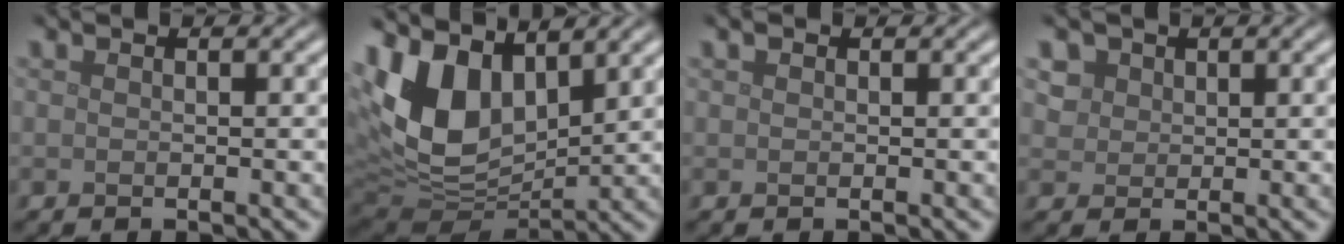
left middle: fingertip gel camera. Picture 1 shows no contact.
{"total": 9.5, "force": [3.4, 5.9, 6.6], "torque": [-0.152, -0.002, 0.062]}
{"total": 0.5, "force": [0.3, 0.4, 0.2], "torque": [-0.002, 0.001, 0.004]}
{"total": 3.1, "force": [1.6, 2.4, 1.0], "torque": [-0.036, -0.001, 0.039]}